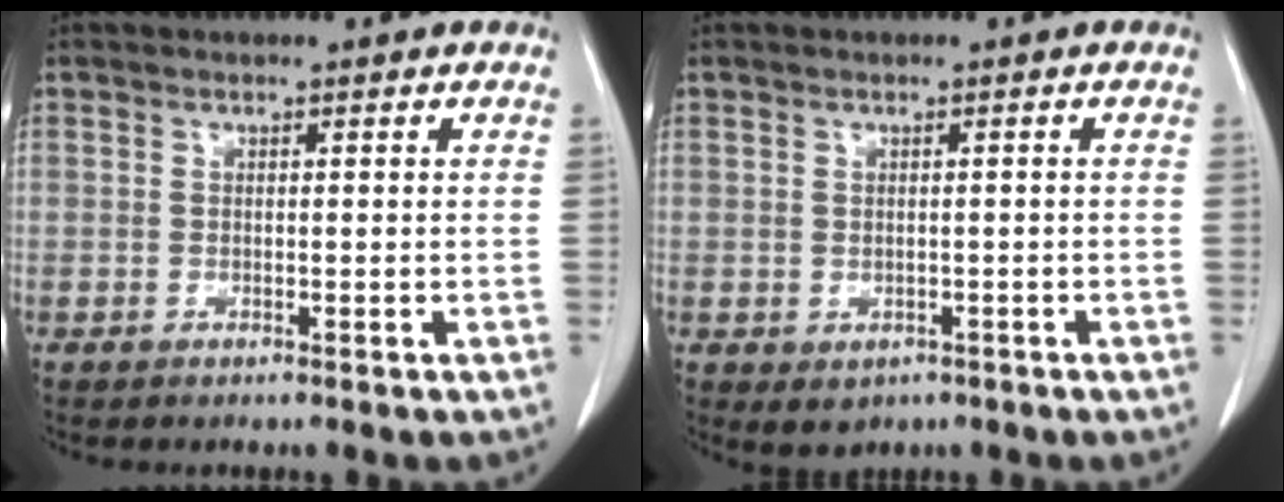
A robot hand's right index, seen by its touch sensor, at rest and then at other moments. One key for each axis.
{"total": 2.6, "fx": -1.2, "fy": 2.0, "fz": 1.1, "tx": -0.012, "ty": 0.000, "tz": -0.003}